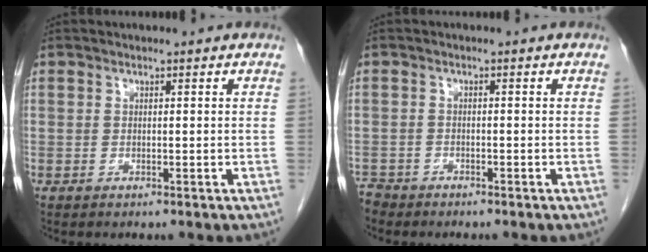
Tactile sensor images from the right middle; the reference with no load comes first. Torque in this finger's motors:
{"motor_torque": [0.83, -1.31, 1.05, 0.21]}